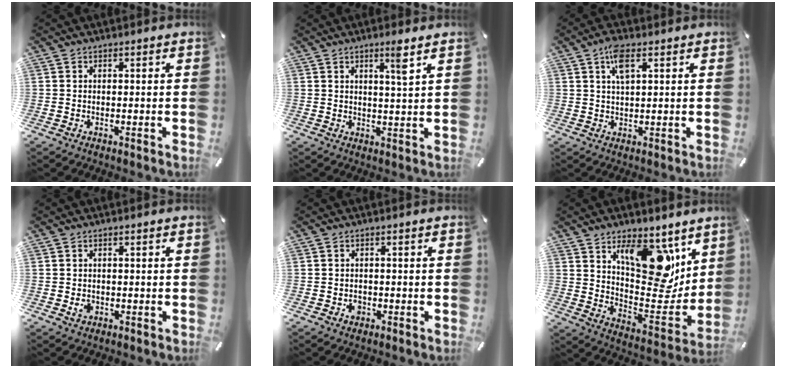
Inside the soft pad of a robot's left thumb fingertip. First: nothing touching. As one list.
[{"total": 4.7, "force": [2.6, 0.1, 3.9], "torque": [-0.066, -0.008, 0.039]}, {"total": 5.3, "force": [2.5, 2.0, 4.3], "torque": [-0.085, 0.004, 0.042]}, {"total": 1.7, "force": [-0.1, 1.3, 1.0], "torque": [-0.019, 0.004, -0.003]}, {"total": 1.9, "force": [-0.5, 1.6, 0.9], "torque": [-0.017, 0.004, -0.012]}, {"total": 16.7, "force": [11.0, 8.7, 9.1], "torque": [-0.111, -0.092, 0.194]}]